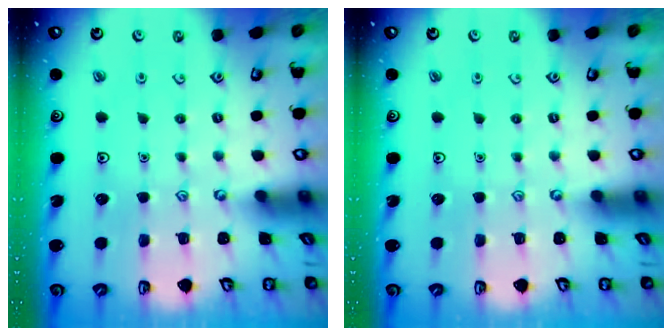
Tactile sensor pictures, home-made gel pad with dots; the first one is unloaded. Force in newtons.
{"total": 0.0}